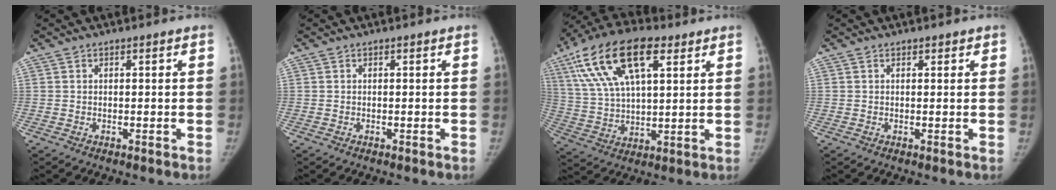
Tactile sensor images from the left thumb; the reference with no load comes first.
{"total": 0.0}
{"total": 20.1, "force": [9.4, 9.0, 15.4], "torque": [-0.288, 0.000, 0.173]}
{"total": 1.0, "force": [0.8, 0.6, 0.3], "torque": [0.004, -0.004, 0.008]}